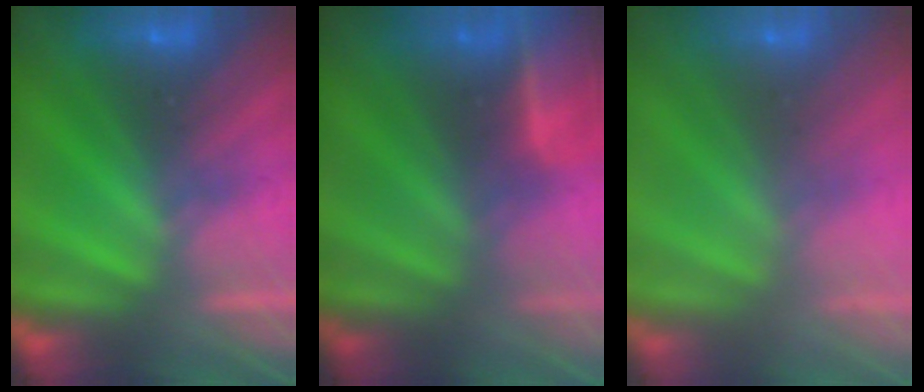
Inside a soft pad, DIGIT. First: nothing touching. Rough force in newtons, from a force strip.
{"total": 7.6}
{"total": 7.1}